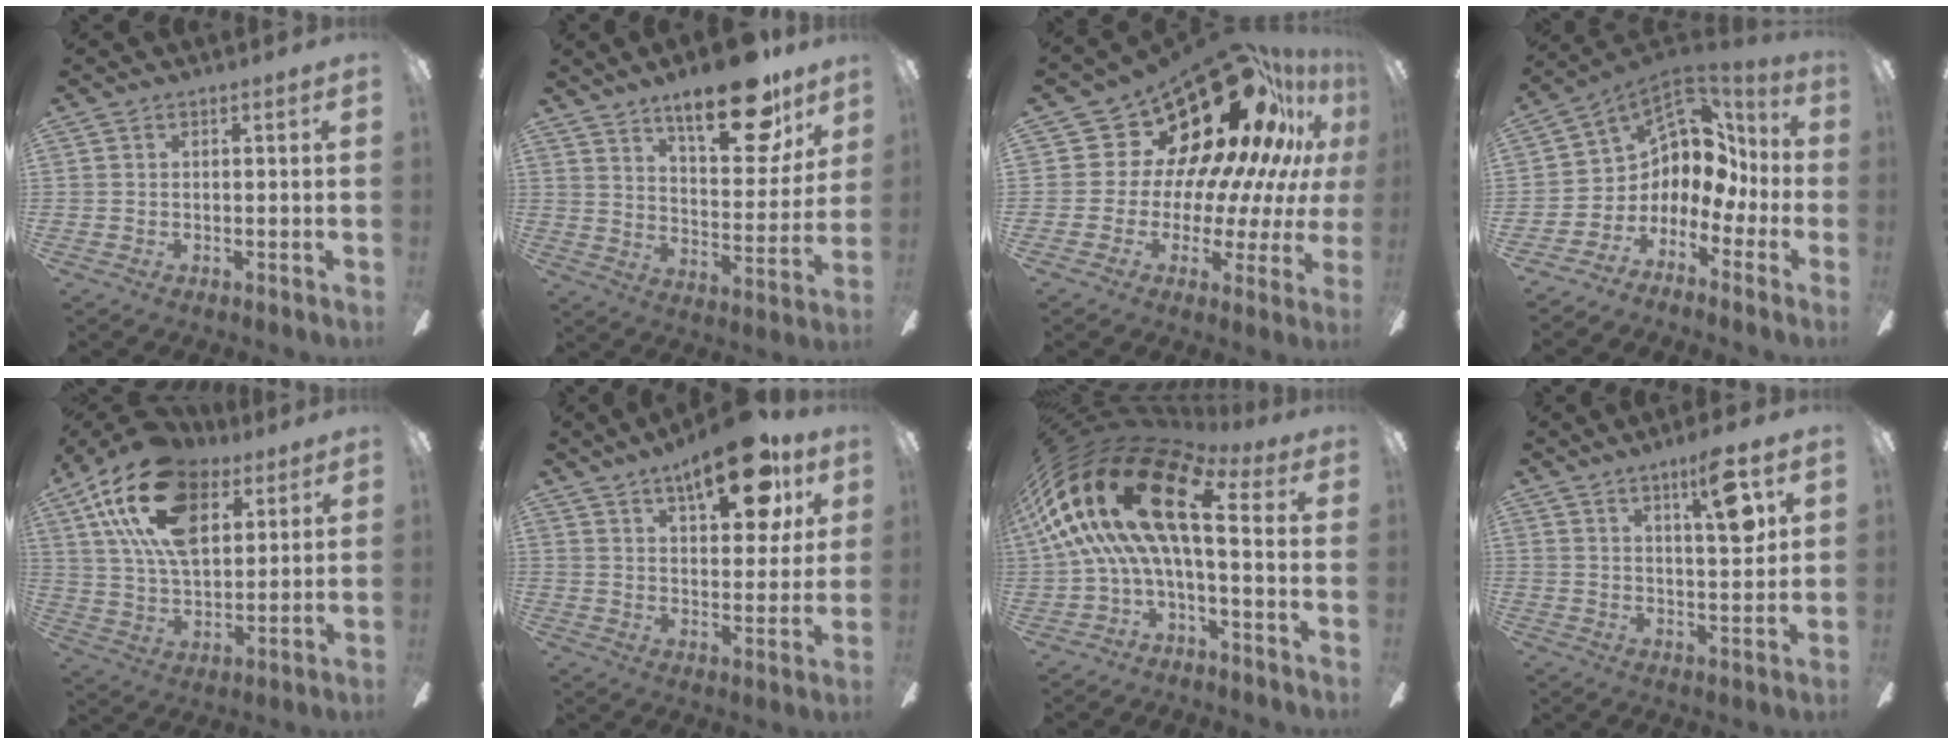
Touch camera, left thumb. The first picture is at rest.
{"total": 19.3, "force": [13.8, 6.6, 11.8], "torque": [-0.167, -0.082, 0.223]}
{"total": 26.4, "force": [16.7, 13.2, 15.6], "torque": [-0.224, -0.136, 0.309]}
{"total": 7.5, "force": [2.9, 6.3, 2.8], "torque": [-0.051, -0.043, 0.059]}
{"total": 21.9, "force": [10.7, 12.3, 14.6], "torque": [-0.280, -0.026, 0.188]}
{"total": 17.0, "force": [10.3, 6.5, 11.8], "torque": [-0.158, -0.044, 0.162]}
{"total": 23.3, "force": [4.2, 10.2, 20.5], "torque": [-0.414, -0.020, 0.073]}
{"total": 10.5, "force": [5.5, 2.7, 8.6], "torque": [-0.118, -0.022, 0.081]}